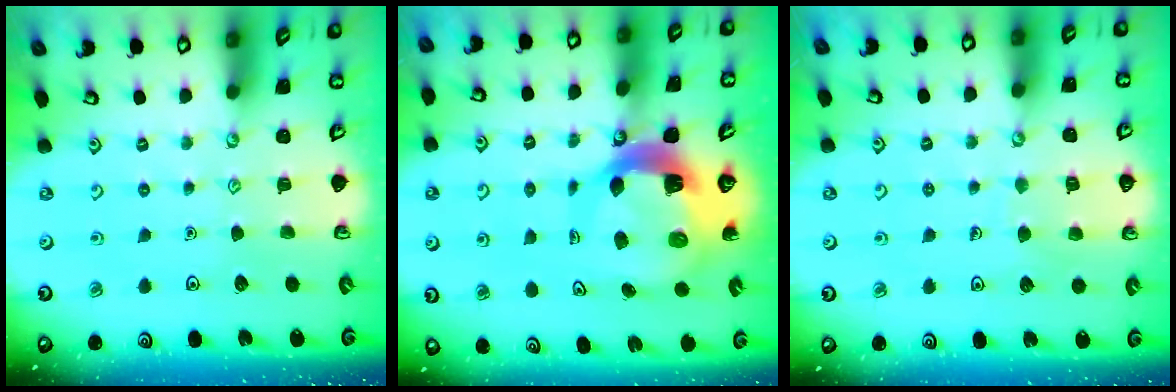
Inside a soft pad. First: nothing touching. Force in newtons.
{"total": 9.5, "press": 9.4, "slide": 1.4}
{"total": 5.8, "press": 5.7, "slide": 0.6}